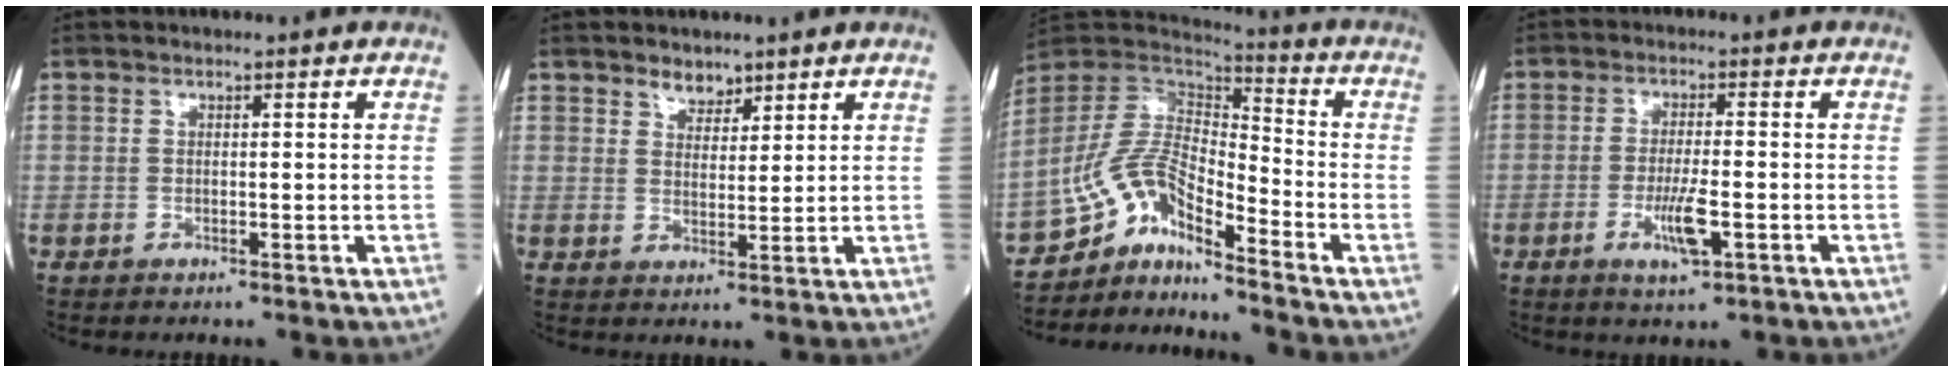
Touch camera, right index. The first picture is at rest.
{"total": 2.8, "force": [2.4, 1.4, 0.7], "torque": [-0.011, -0.003, 0.040]}
{"total": 10.0, "force": [-8.9, 1.5, 4.4], "torque": [-0.097, 0.029, -0.175]}
{"total": 5.4, "force": [-2.0, 0.8, 4.9], "torque": [-0.096, -0.007, -0.034]}